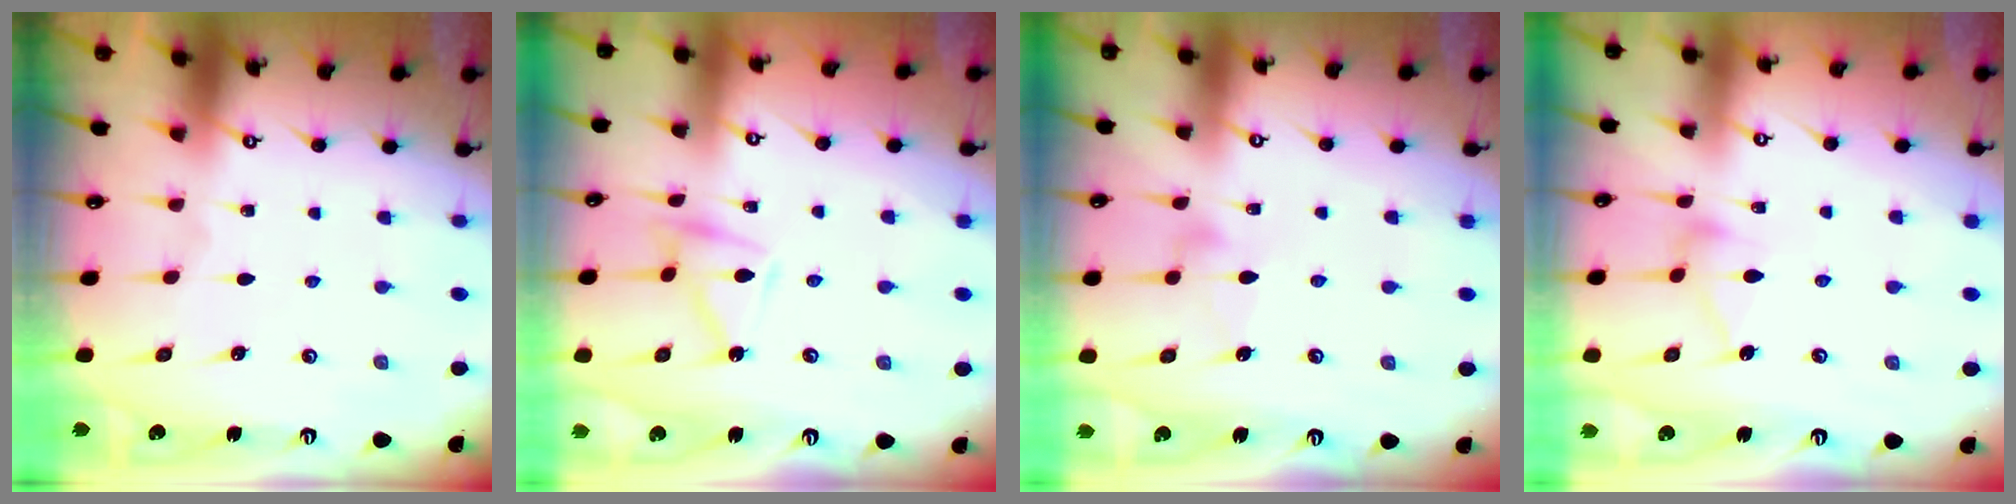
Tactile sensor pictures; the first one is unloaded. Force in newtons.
{"total": 9.5, "press": 9.5, "slide": 0.3}
{"total": 6.6, "press": 6.6, "slide": 0.3}
{"total": 9.7, "press": 9.7, "slide": 0.4}